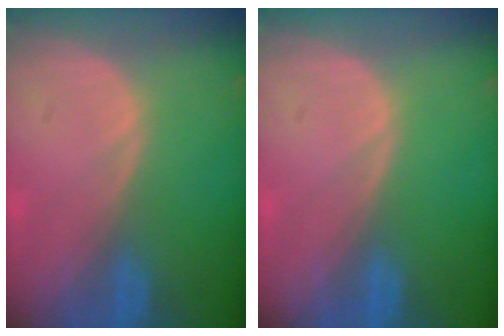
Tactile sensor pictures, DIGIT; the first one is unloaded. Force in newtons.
{"total": 0.0}